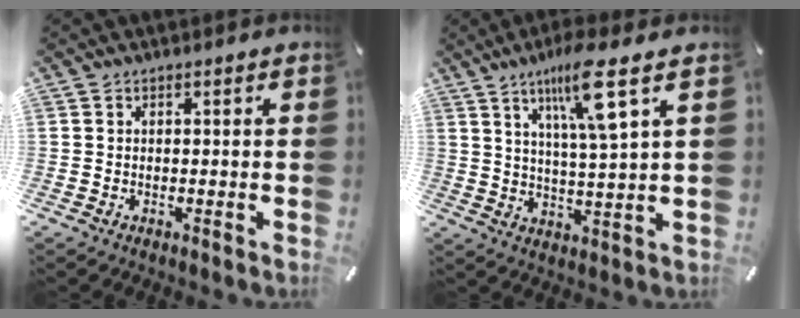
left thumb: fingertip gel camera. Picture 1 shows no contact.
{"total": 11.7, "force": [6.5, 1.5, 9.5], "torque": [-0.167, -0.022, 0.105]}